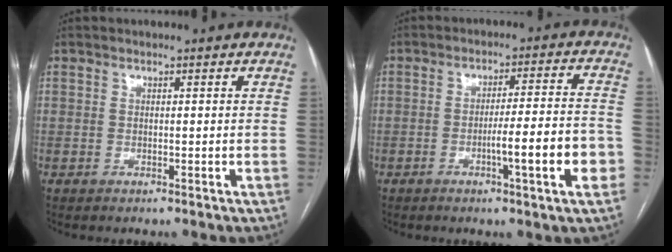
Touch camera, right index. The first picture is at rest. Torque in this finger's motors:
{"motor_torque": [1.68, -0.11, 0.60, 0.10]}